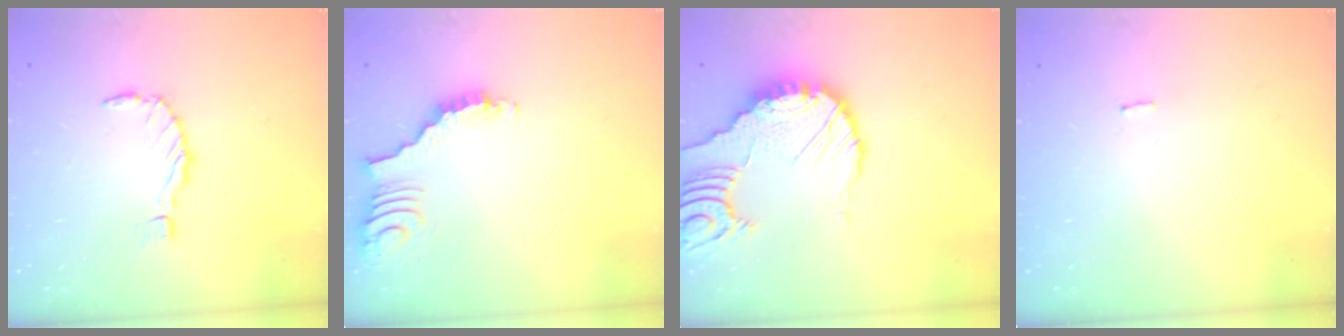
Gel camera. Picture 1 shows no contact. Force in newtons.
{"total": 3.9, "press": 3.9, "slide": 0.7}
{"total": 13.1, "press": 13.0, "slide": 1.6}
{"total": 1.4, "press": 1.3, "slide": 0.1}